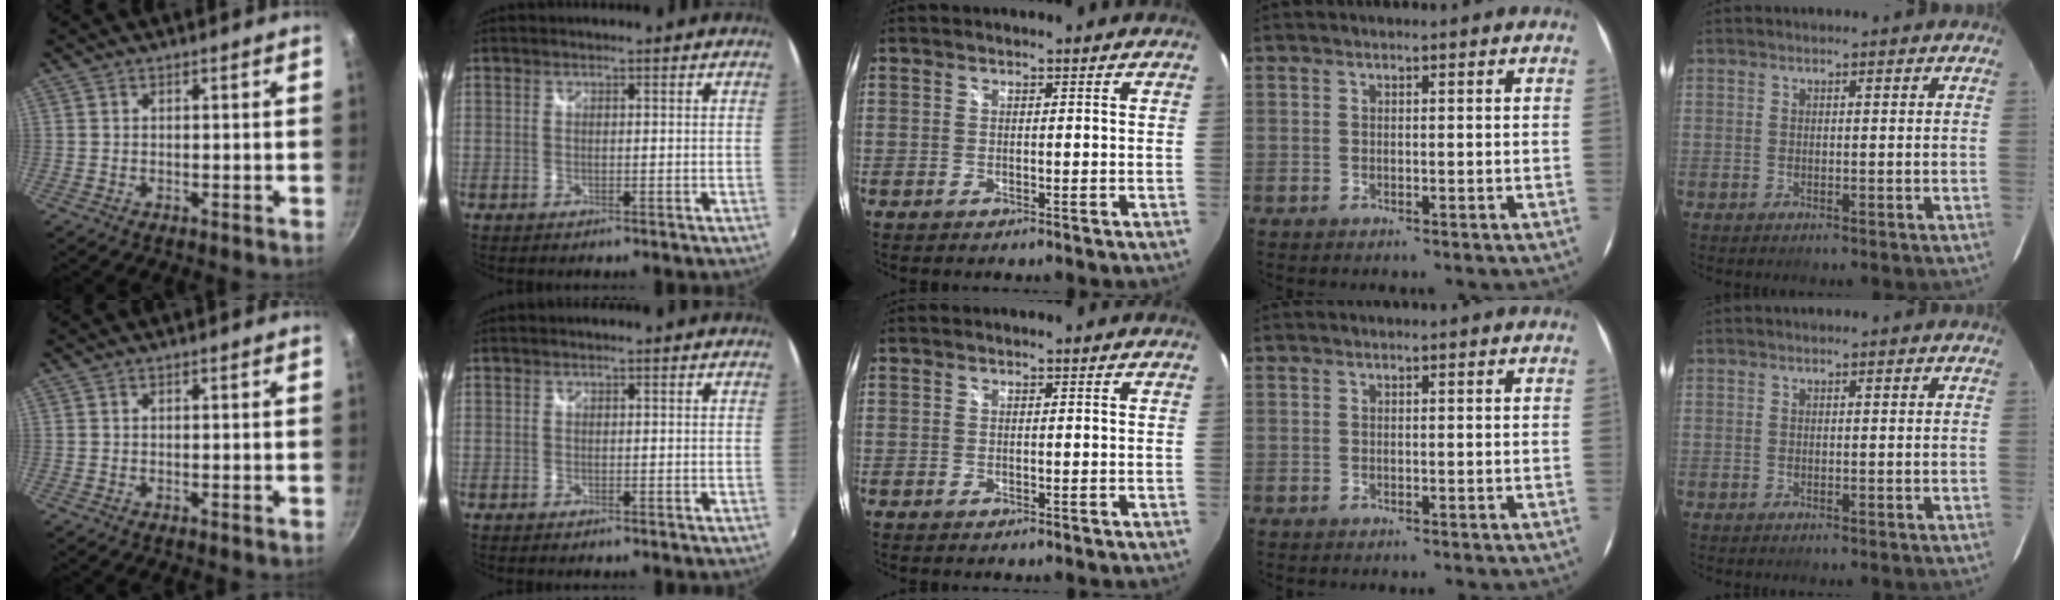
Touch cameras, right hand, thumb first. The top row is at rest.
{}